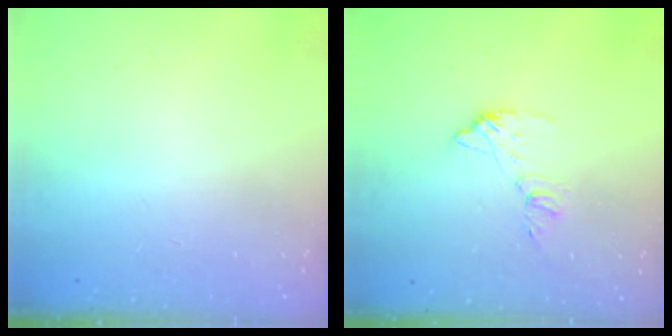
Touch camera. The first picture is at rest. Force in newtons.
{"total": 8.1, "press": 8.1, "slide": 0.1}